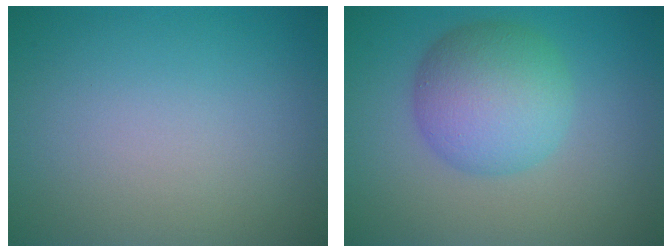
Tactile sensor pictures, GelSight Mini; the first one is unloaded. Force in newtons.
{"total": 6.2, "press": 6.2, "slide": 0.0}